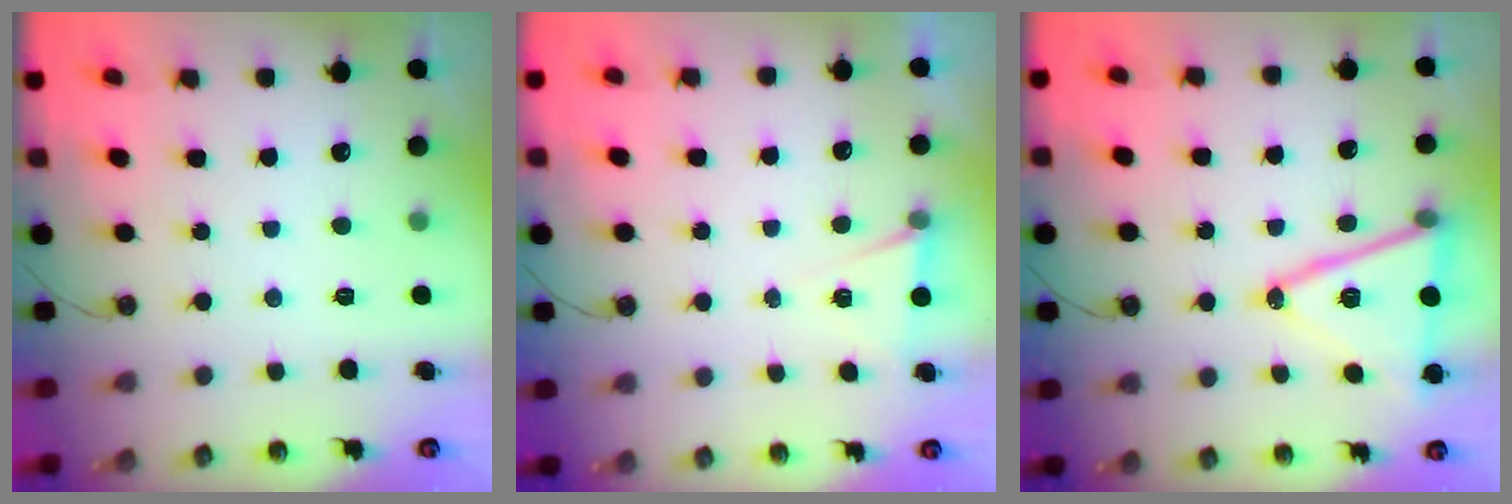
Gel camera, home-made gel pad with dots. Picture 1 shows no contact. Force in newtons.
{"total": 4.9, "press": 2.0, "slide": 4.4}
{"total": 16.7, "press": 16.3, "slide": 3.6}